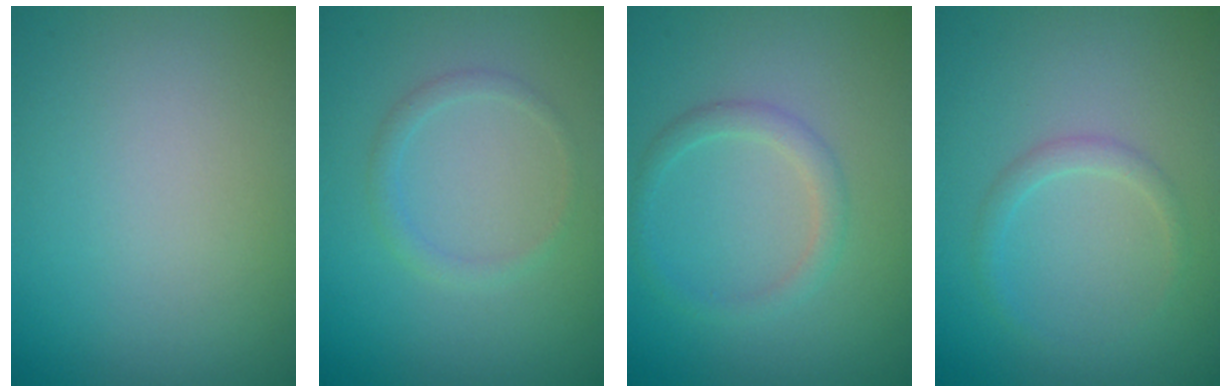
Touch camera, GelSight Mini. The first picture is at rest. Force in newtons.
{"total": 1.2, "press": 1.2, "slide": 0.0}
{"total": 1.7, "press": 1.7, "slide": 0.0}
{"total": 1.3, "press": 1.3, "slide": 0.1}